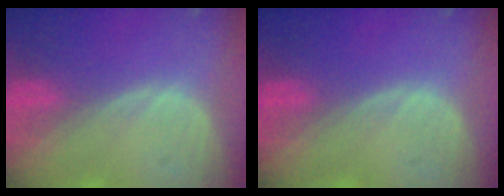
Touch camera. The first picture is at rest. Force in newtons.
{"total": 0.0}